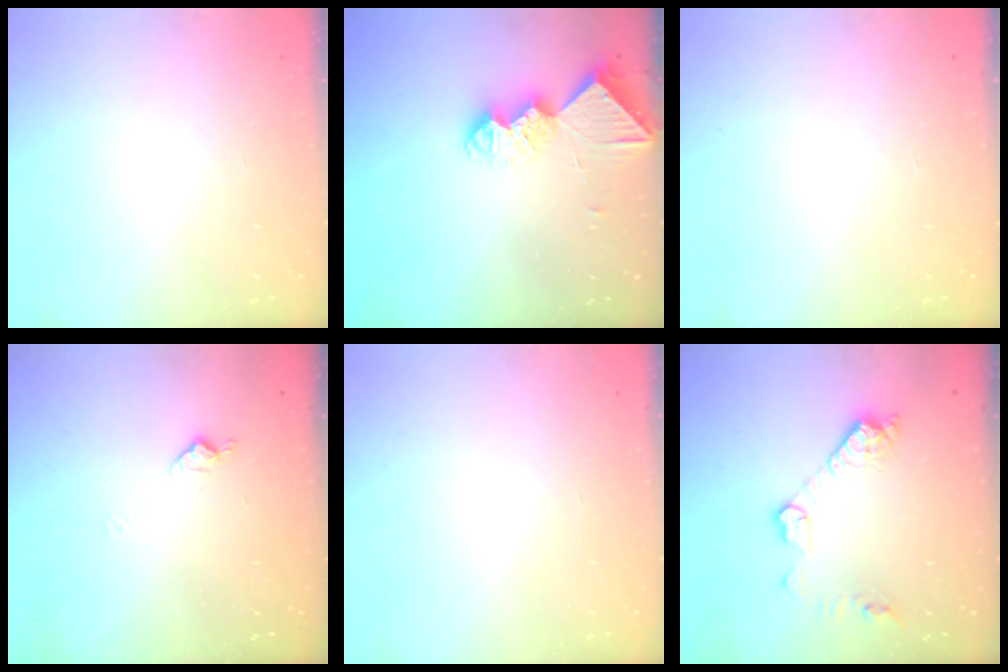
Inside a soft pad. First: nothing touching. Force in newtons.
{"total": 10.6, "press": 10.6, "slide": 0.8}
{"total": 0.0}
{"total": 6.0, "press": 5.9, "slide": 0.9}
{"total": 0.0}
{"total": 10.9, "press": 10.9, "slide": 0.7}